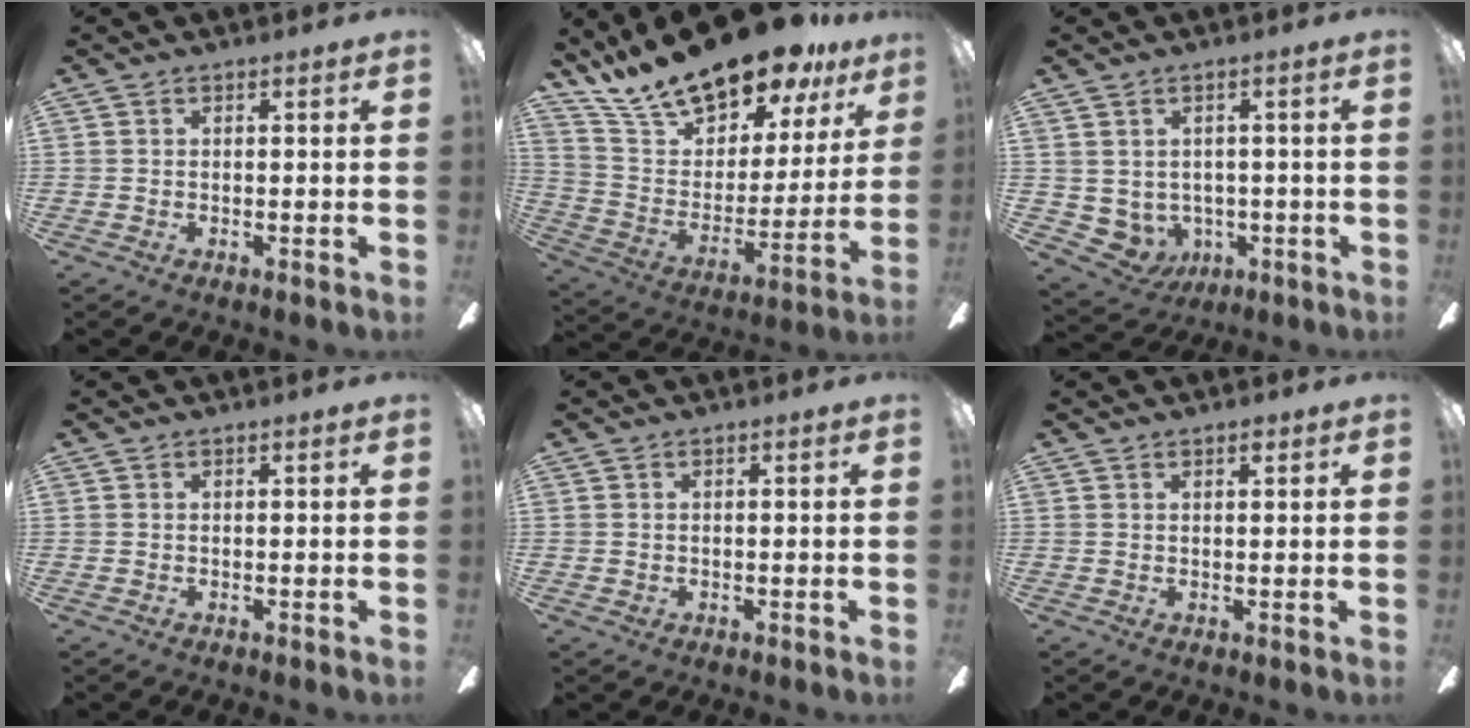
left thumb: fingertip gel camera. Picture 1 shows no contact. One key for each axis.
{"total": 21.5, "fx": 18.9, "fy": 6.2, "fz": 8.0, "tx": -0.156, "ty": -0.139, "tz": 0.335}
{"total": 4.5, "fx": 1.1, "fy": 4.3, "fz": 0.8, "tx": -0.054, "ty": -0.016, "tz": 0.024}
{"total": 0.0}
{"total": 0.6, "fx": 0.2, "fy": 0.5, "fz": 0.0, "tx": 0.001, "ty": 0.005, "tz": 0.003}
{"total": 1.3, "fx": 1.1, "fy": 0.4, "fz": 0.5, "tx": -0.003, "ty": -0.003, "tz": 0.019}